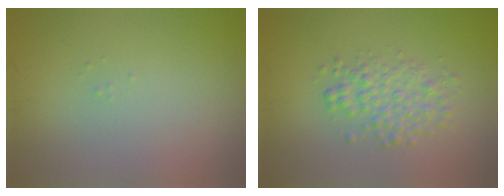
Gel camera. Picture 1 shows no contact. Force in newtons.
{"total": 2.8, "press": 2.8, "slide": 0.0}